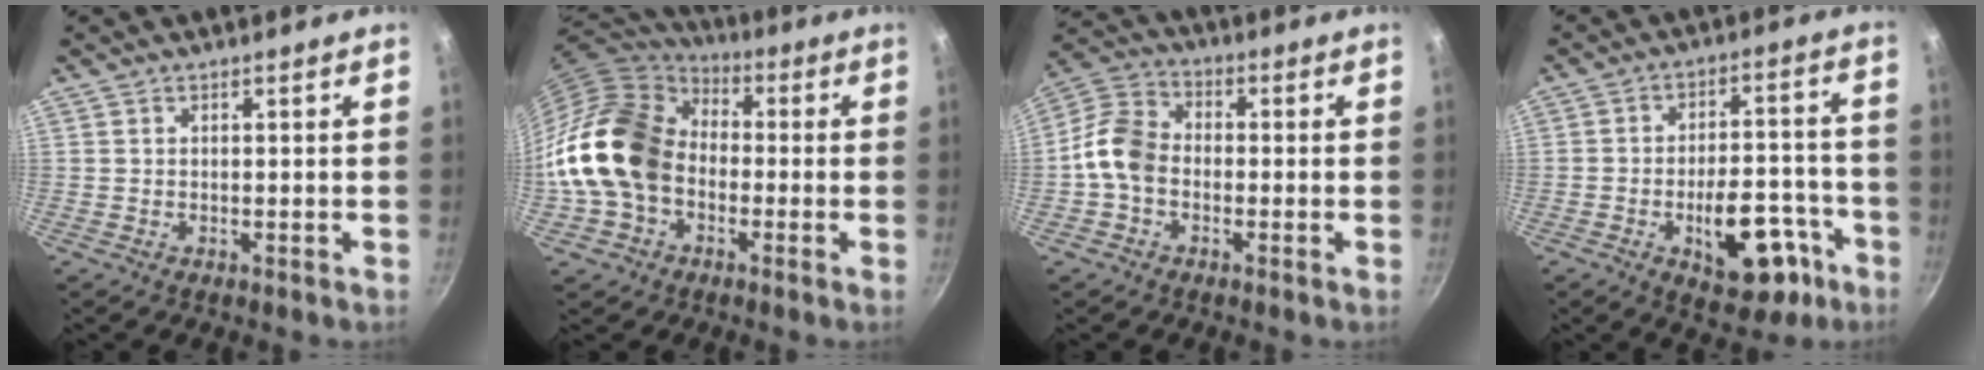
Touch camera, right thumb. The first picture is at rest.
{"total": 20.0, "force": [-2.4, 15.1, 13.0], "torque": [-0.230, 0.053, -0.055]}
{"total": 8.7, "force": [-1.9, 6.5, 5.5], "torque": [-0.091, 0.030, -0.059]}
{"total": 15.3, "force": [-6.6, 8.0, 11.2], "torque": [-0.111, 0.051, -0.078]}